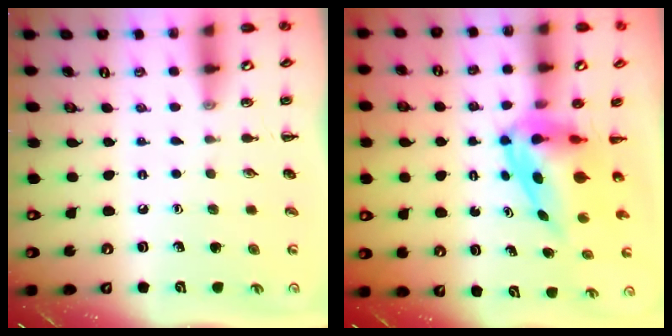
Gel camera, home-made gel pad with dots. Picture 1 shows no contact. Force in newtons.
{"total": 5.9, "press": 5.5, "slide": 1.9}